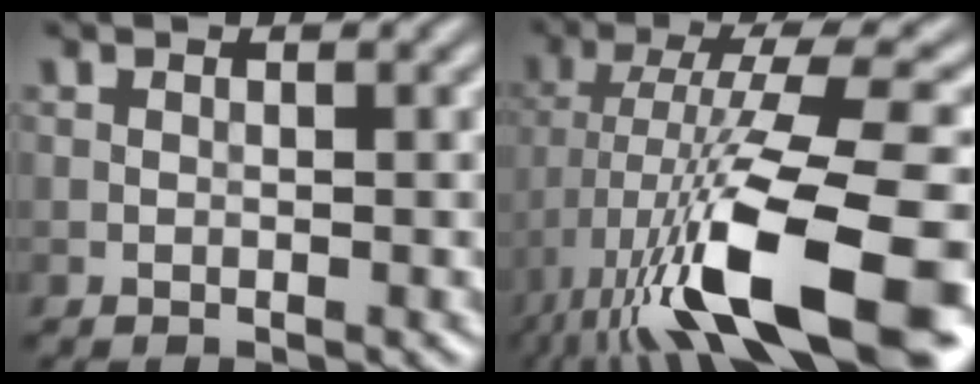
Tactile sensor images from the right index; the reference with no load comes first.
{"total": 14.9, "force": [-5.5, 3.5, 13.5], "torque": [-0.244, 0.005, -0.086]}